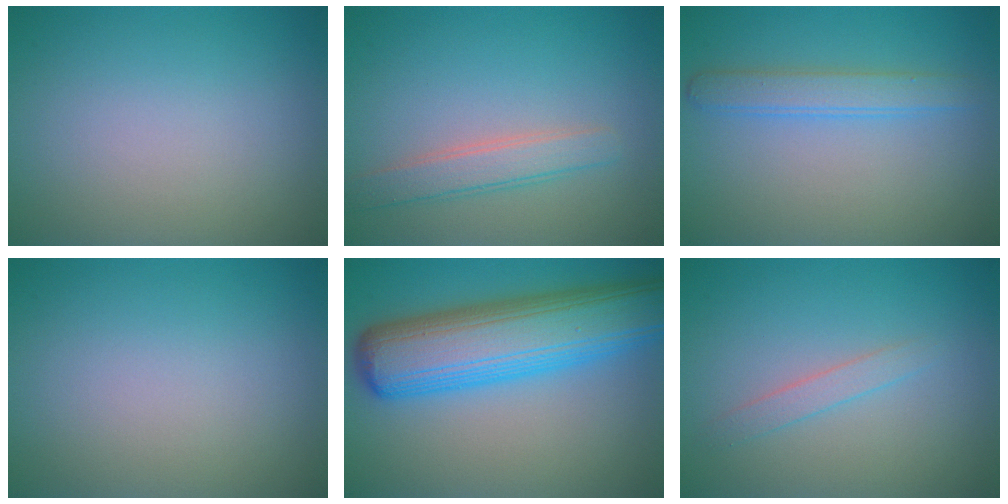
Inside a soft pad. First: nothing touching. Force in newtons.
{"total": 2.6, "press": 2.6, "slide": 0.1}
{"total": 2.5, "press": 2.5, "slide": 0.1}
{"total": 0.0}
{"total": 10.9, "press": 10.8, "slide": 0.3}
{"total": 1.3, "press": 1.3, "slide": 0.1}